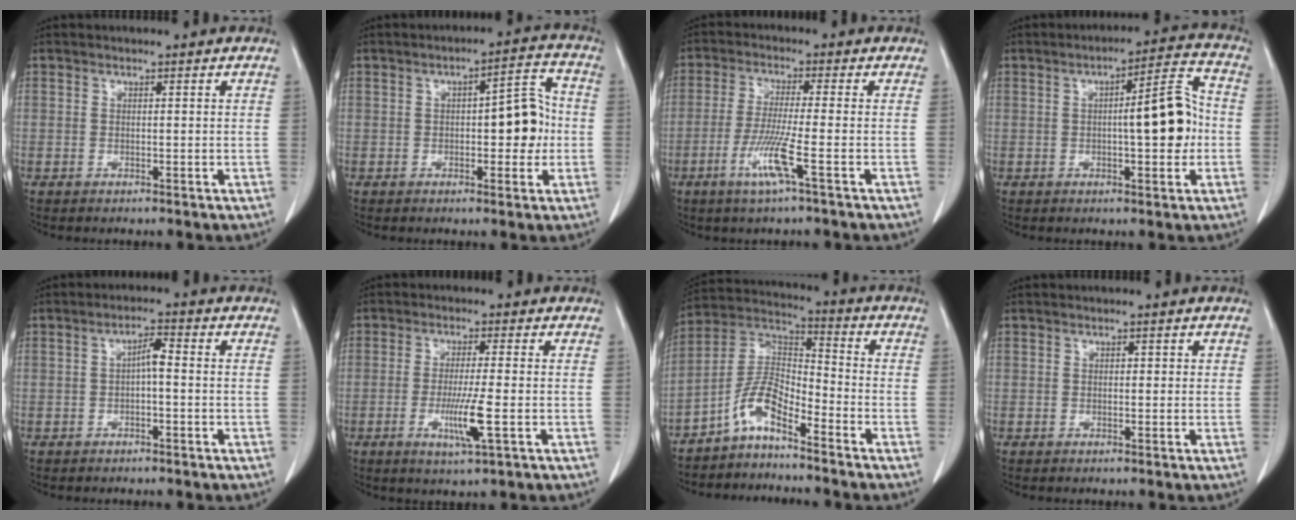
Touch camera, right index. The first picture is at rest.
{"total": 7.5, "force": [-0.3, 2.8, 6.9], "torque": [-0.086, 0.028, -0.003]}
{"total": 6.7, "force": [-2.9, -0.9, 6.0], "torque": [-0.125, -0.019, -0.061]}
{"total": 9.5, "force": [-0.5, 2.1, 9.2], "torque": [-0.125, 0.023, -0.006]}
{"total": 2.6, "force": [-0.2, 0.6, 2.6], "torque": [-0.042, 0.011, -0.004]}
{"total": 6.1, "force": [-1.7, -0.3, 5.8], "torque": [-0.114, -0.017, -0.031]}
{"total": 7.2, "force": [-5.1, 2.0, 4.7], "torque": [-0.100, 0.023, -0.108]}
{"total": 1.1, "force": [0.3, 0.8, 0.6], "torque": [0.000, 0.003, 0.002]}